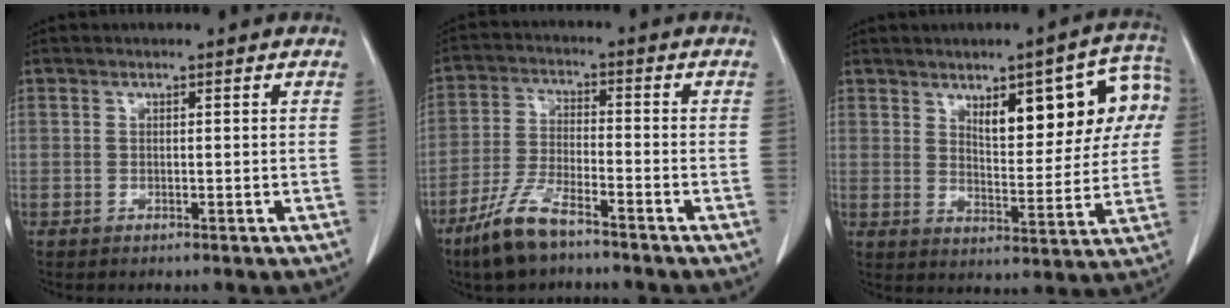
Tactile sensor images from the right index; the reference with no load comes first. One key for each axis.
{"total": 8.4, "fx": -6.2, "fy": 1.9, "fz": 5.4, "tx": -0.121, "ty": -0.015, "tz": -0.120}
{"total": 14.1, "fx": 5.1, "fy": 4.7, "fz": 12.3, "tx": -0.155, "ty": 0.024, "tz": 0.073}